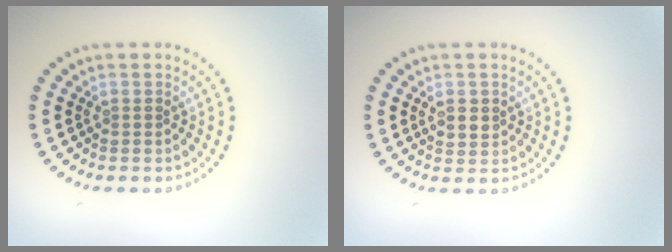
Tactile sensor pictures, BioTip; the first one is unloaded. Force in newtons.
{"total": 1.6, "press": 1.5, "slide": 0.6}